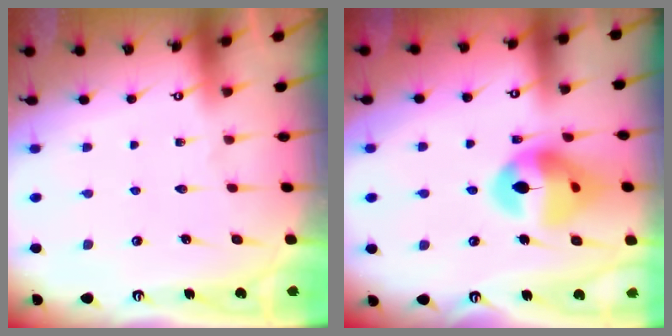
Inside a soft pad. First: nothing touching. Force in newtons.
{"total": 14.5, "press": 14.4, "slide": 1.8}